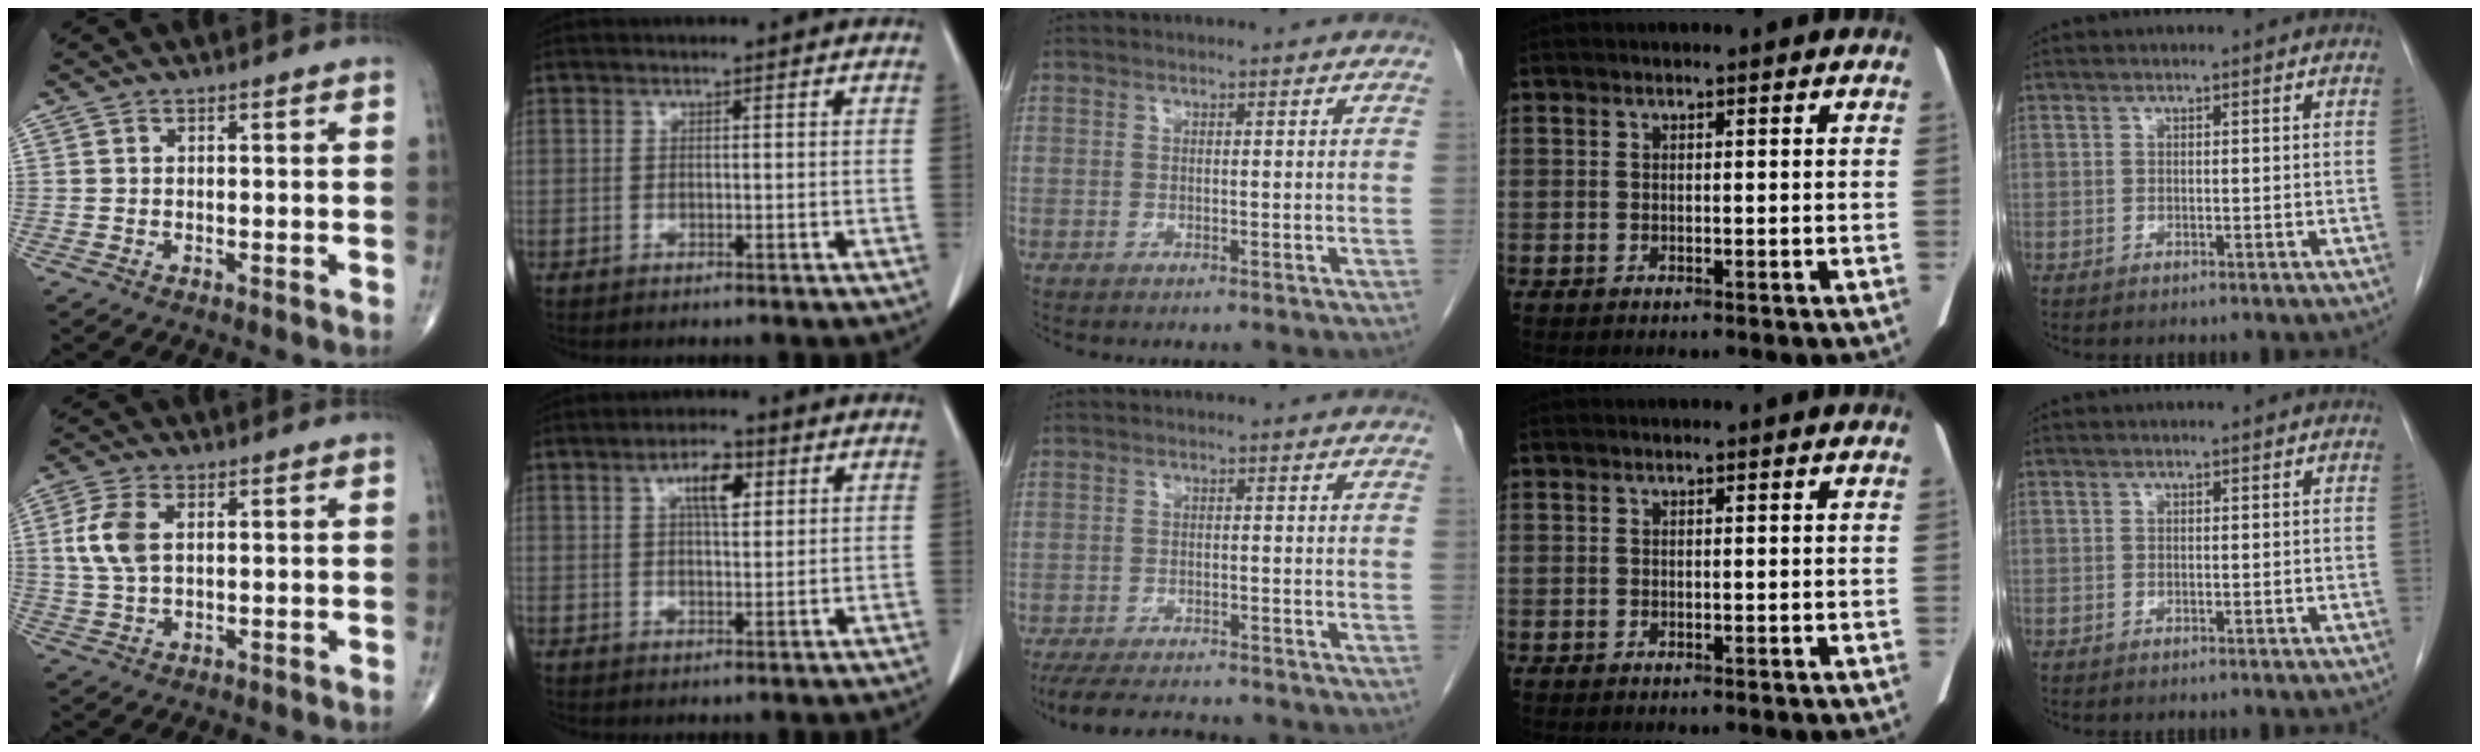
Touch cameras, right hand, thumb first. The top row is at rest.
{"thumb": {"total": 6.6, "force": [1.5, 3.6, 5.3], "torque": [-0.126, 0.004, 0.030]}, "index": {"total": 5.4, "force": [2.2, 1.8, 4.6], "torque": [-0.081, 0.005, 0.036]}, "middle": {"total": 8.7, "force": [-7.8, 1.7, 3.3], "torque": [-0.058, -0.011, -0.121]}}